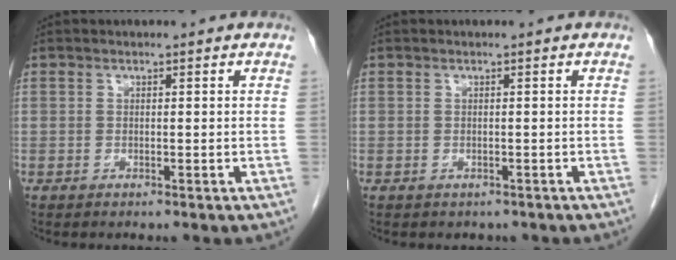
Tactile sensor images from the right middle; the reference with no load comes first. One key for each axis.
{"total": 1.4, "fx": -1.1, "fy": 0.8, "fz": 0.2, "tx": -0.010, "ty": -0.002, "tz": -0.012}